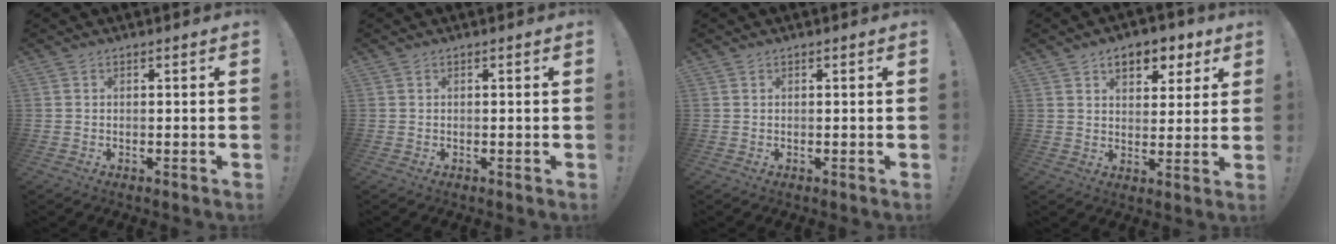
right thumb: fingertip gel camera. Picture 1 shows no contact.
{"total": 0.0}
{"total": 0.0}
{"total": 9.0, "force": [5.0, 5.5, 5.1], "torque": [-0.055, -0.027, 0.085]}